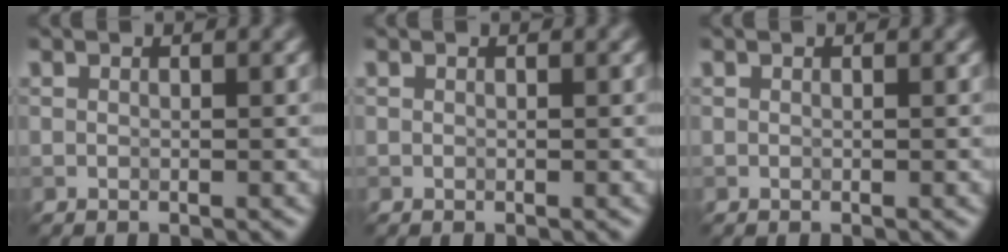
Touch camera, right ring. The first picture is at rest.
{"total": 0.0}
{"total": 0.0}